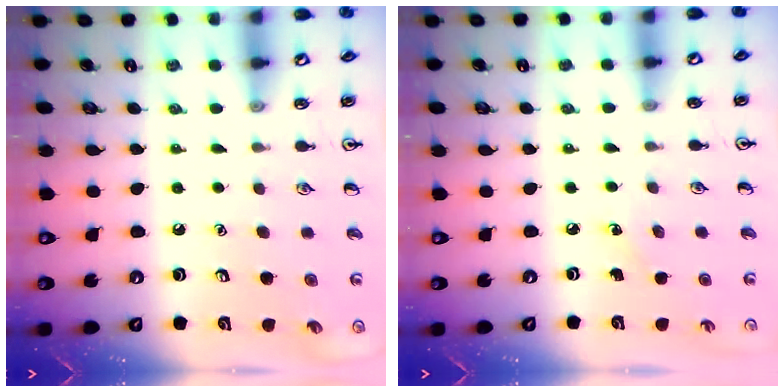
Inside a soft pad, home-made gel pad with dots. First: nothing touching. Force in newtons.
{"total": 3.0, "press": 2.8, "slide": 1.1}